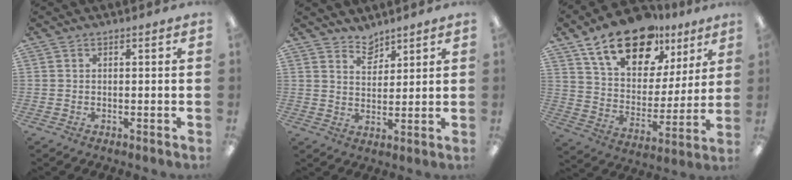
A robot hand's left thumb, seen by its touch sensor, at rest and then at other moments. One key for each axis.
{"total": 3.7, "fx": 3.4, "fy": 1.4, "fz": 0.3, "tx": 0.004, "ty": -0.024, "tz": 0.062}
{"total": 19.8, "fx": 13.4, "fy": 10.4, "fz": 10.3, "tx": -0.171, "ty": -0.072, "tz": 0.237}